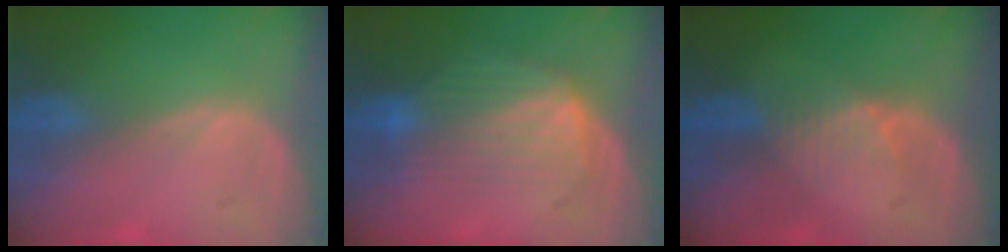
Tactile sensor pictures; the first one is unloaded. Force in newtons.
{"total": 7.4, "press": 7.3, "slide": 1.5}
{"total": 2.7, "press": 2.7, "slide": 0.3}